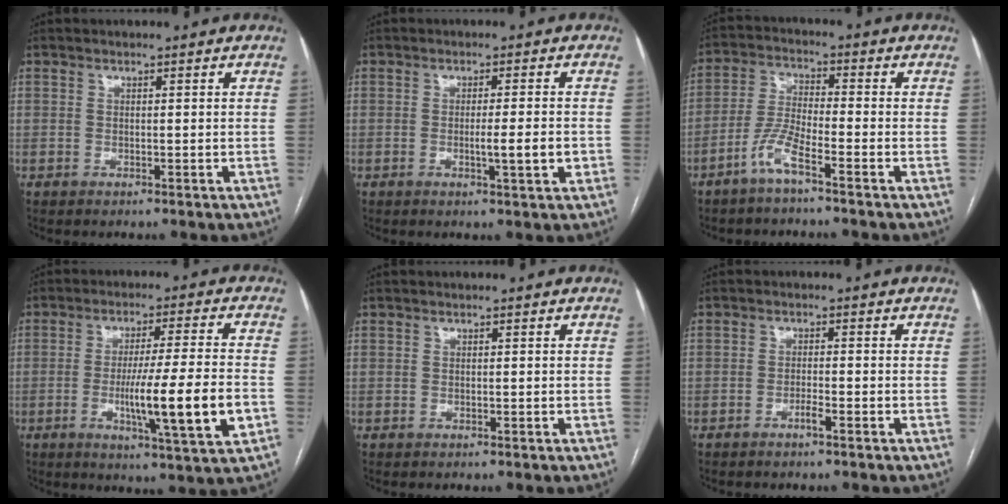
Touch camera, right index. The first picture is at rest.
{"total": 4.2, "force": [-1.0, 0.0, 4.1], "torque": [-0.065, -0.005, -0.014]}
{"total": 5.7, "force": [-3.8, 0.5, 4.3], "torque": [-0.098, 0.001, -0.081]}
{"total": 13.3, "force": [-3.2, -0.3, 12.9], "torque": [-0.215, -0.020, -0.055]}
{"total": 0.0}
{"total": 1.6, "force": [-1.1, 0.0, 1.1], "torque": [-0.022, 0.001, -0.021]}